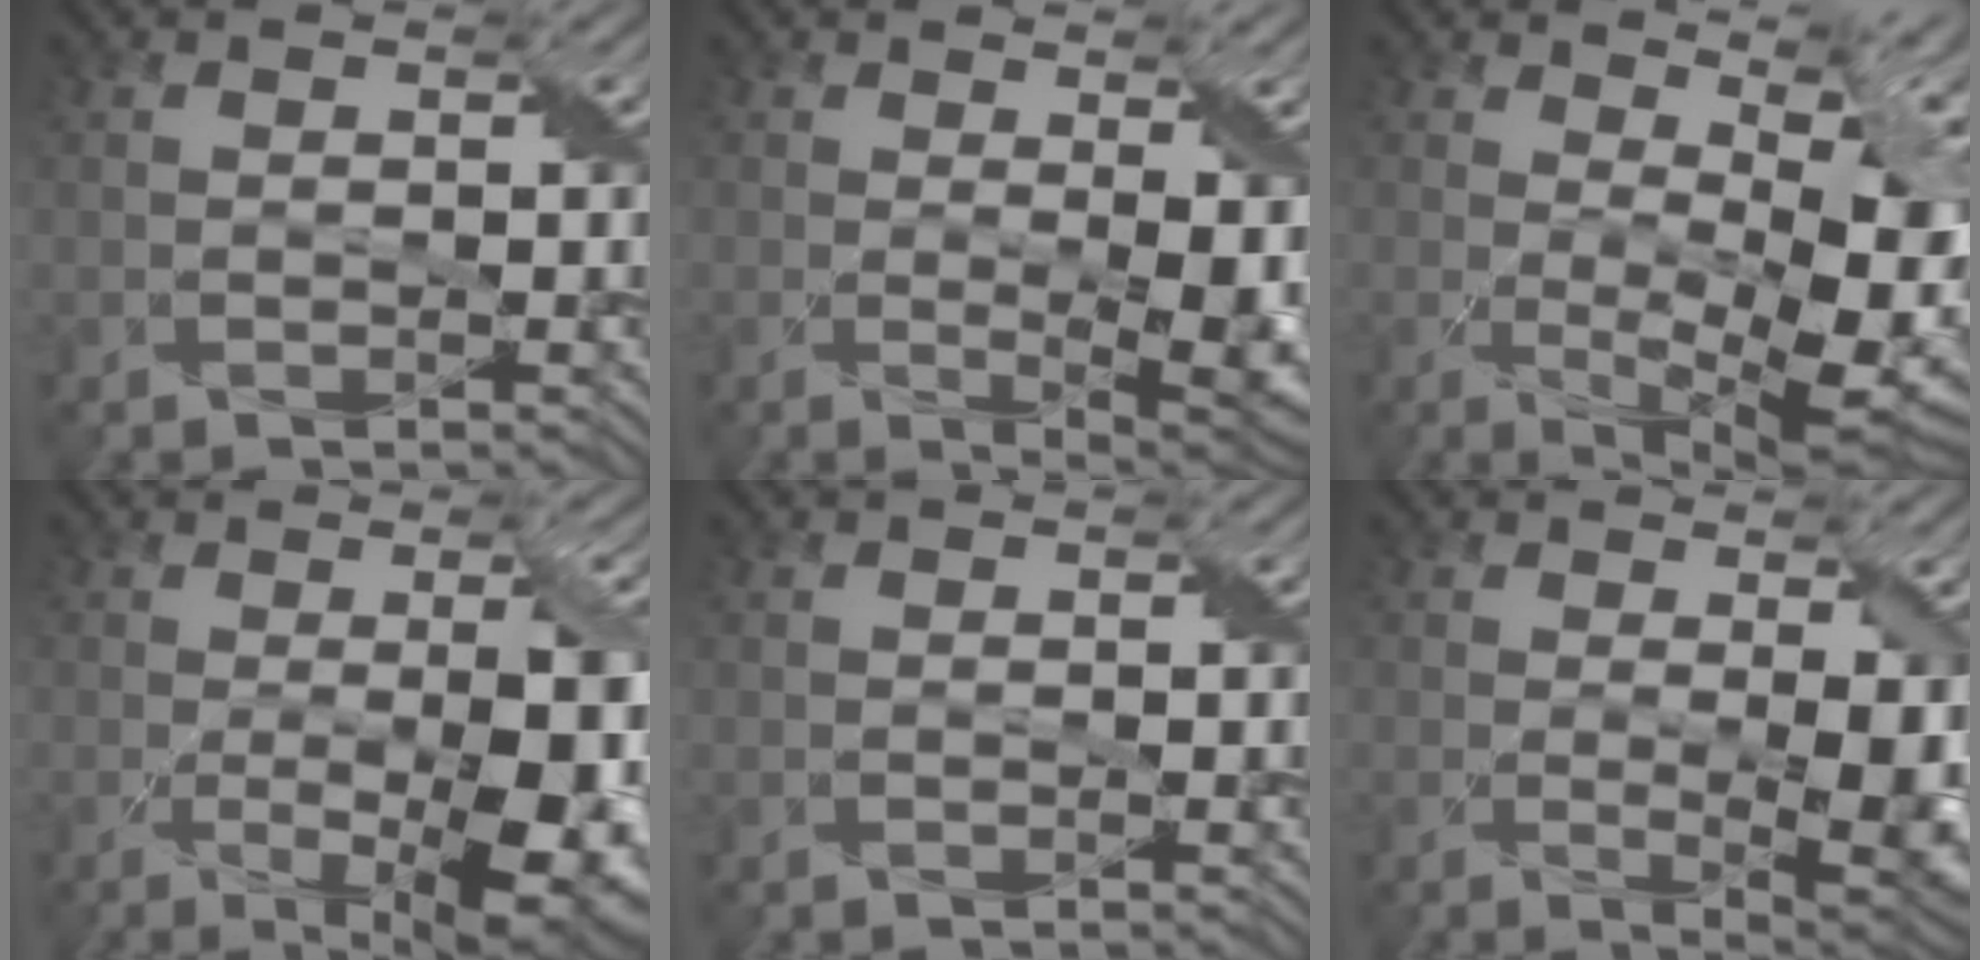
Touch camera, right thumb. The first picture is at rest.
{"total": 7.0, "force": [0.4, 3.1, 6.2], "torque": [-0.105, -0.023, 0.022]}
{"total": 12.7, "force": [1.9, 5.1, 11.5], "torque": [-0.206, -0.011, 0.049]}
{"total": 11.0, "force": [-1.6, 3.5, 10.3], "torque": [-0.148, -0.019, -0.009]}
{"total": 0.0}
{"total": 6.7, "force": [0.0, 2.6, 6.2], "torque": [-0.103, -0.021, 0.015]}